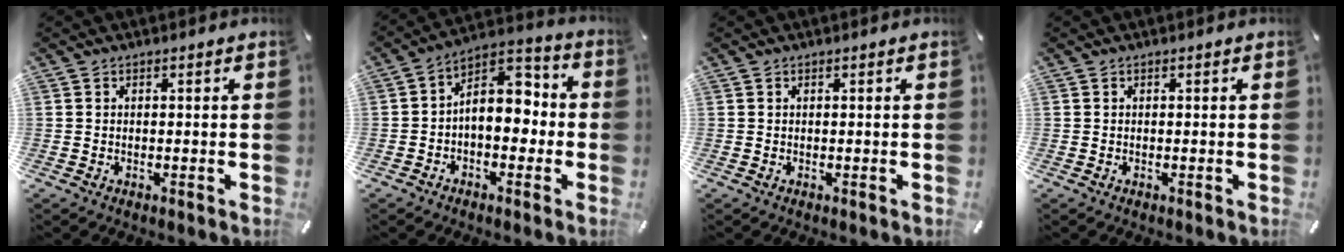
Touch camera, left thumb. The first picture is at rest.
{"total": 8.9, "force": [-0.8, 6.6, 5.9], "torque": [-0.062, 0.001, -0.021]}
{"total": 0.0}
{"total": 0.0}